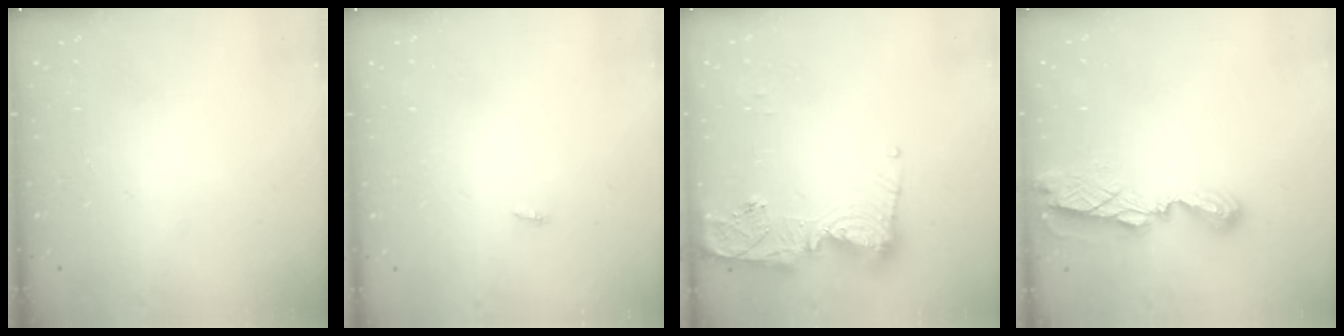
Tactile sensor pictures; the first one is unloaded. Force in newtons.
{"total": 2.8, "press": 1.8, "slide": 2.2}
{"total": 13.5, "press": 13.4, "slide": 1.3}
{"total": 7.7, "press": 7.7, "slide": 0.7}